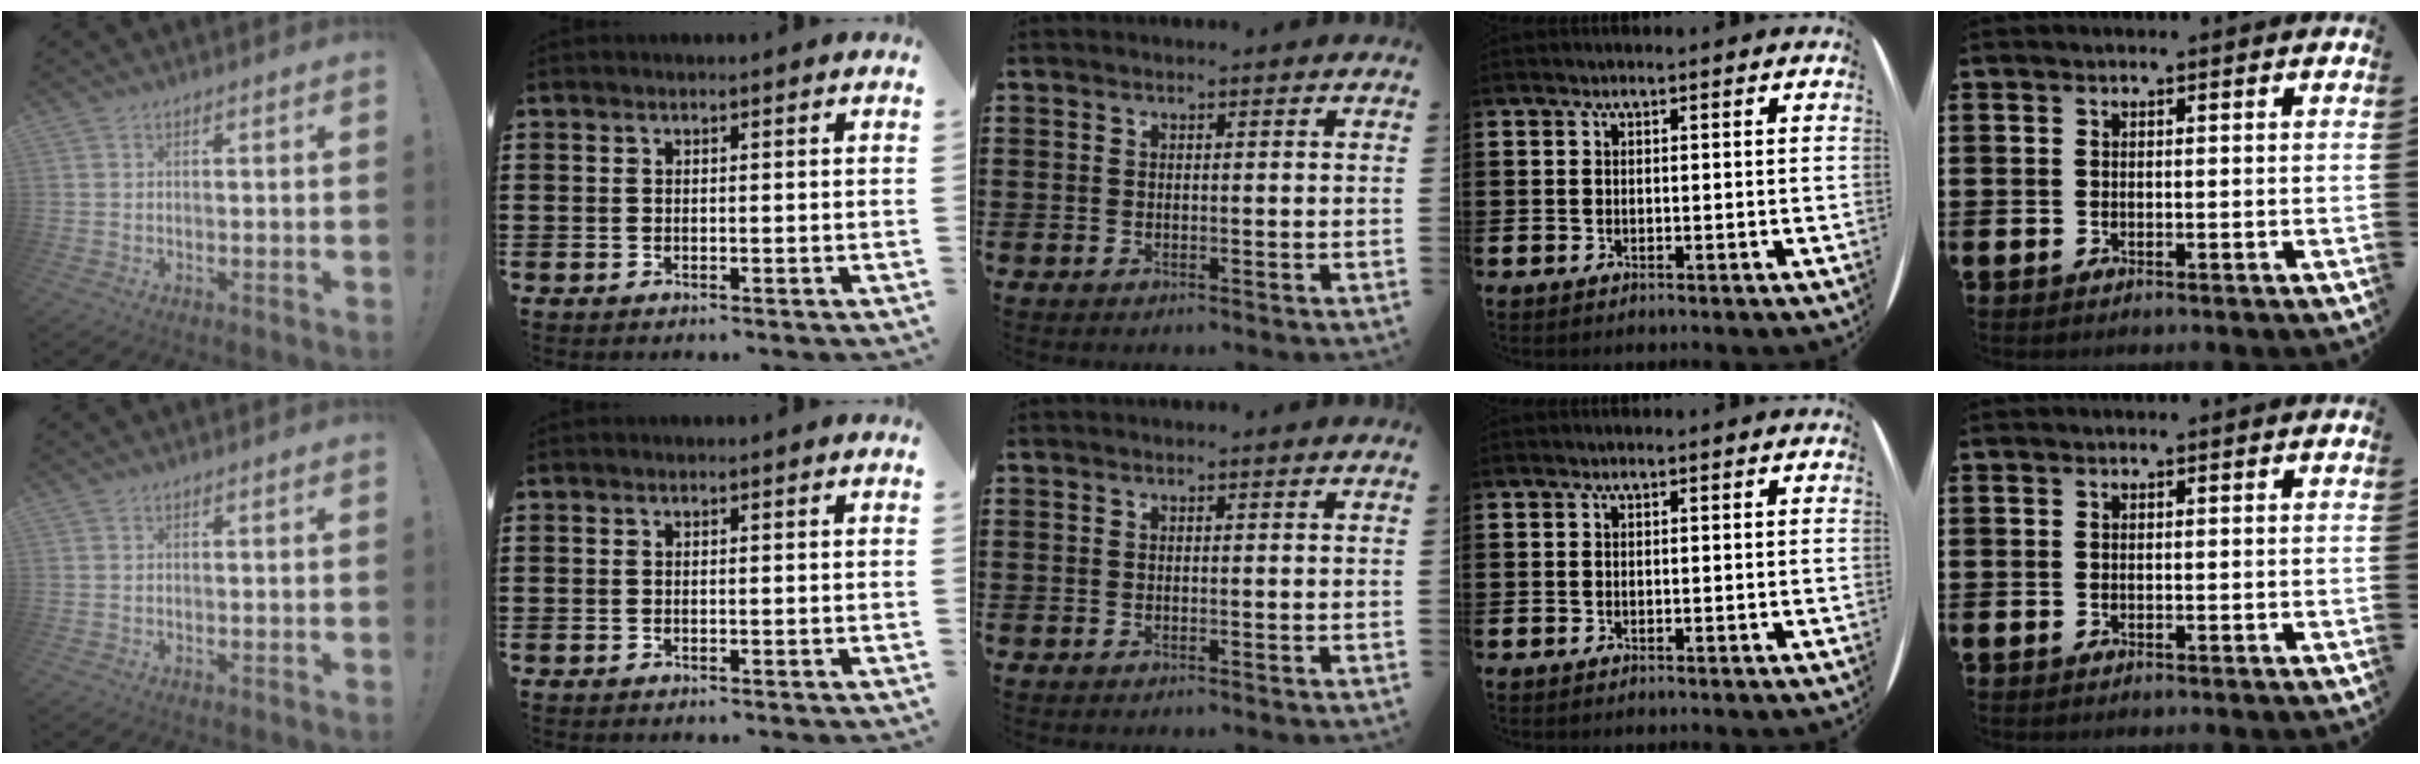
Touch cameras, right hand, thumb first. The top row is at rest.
{}